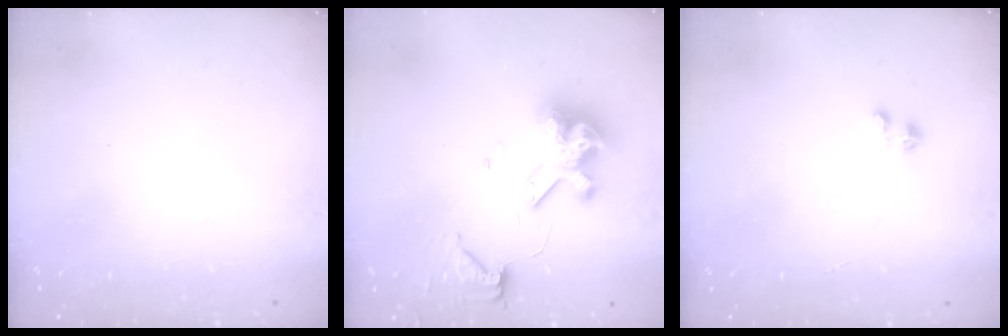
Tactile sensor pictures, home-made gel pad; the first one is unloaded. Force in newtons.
{"total": 12.3, "press": 12.2, "slide": 1.4}
{"total": 0.0}